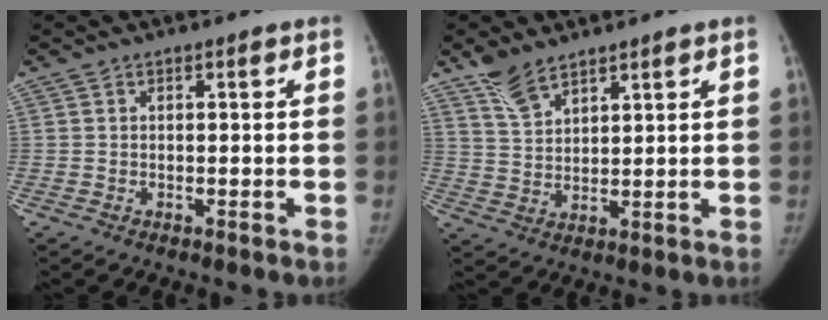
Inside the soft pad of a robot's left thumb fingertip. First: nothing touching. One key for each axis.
{"total": 6.3, "fx": 4.9, "fy": 2.7, "fz": 3.0, "tx": -0.047, "ty": -0.021, "tz": 0.102}